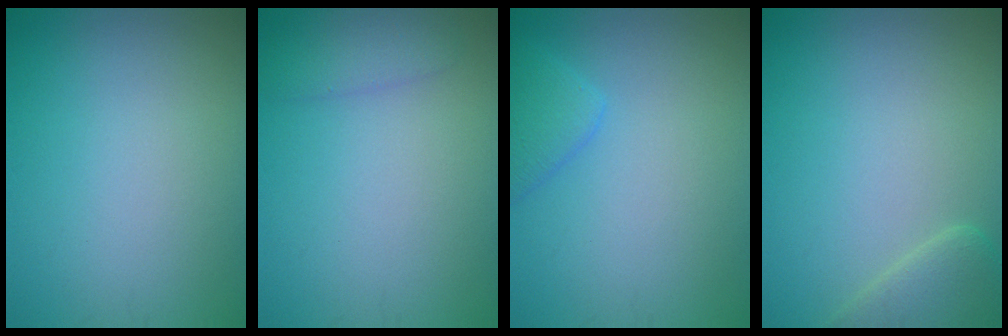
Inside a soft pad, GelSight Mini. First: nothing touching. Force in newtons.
{"total": 1.7, "press": 1.6, "slide": 0.2}
{"total": 2.0, "press": 1.9, "slide": 0.0}
{"total": 2.6, "press": 2.5, "slide": 0.3}